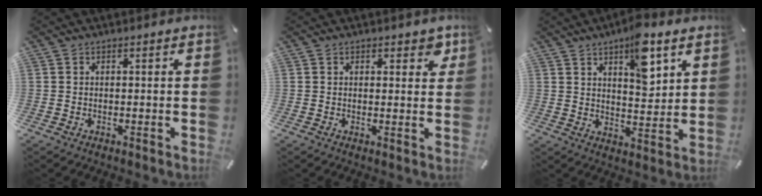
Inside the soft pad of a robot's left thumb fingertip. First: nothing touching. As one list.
[{"total": 2.9, "force": [1.6, 1.8, 1.8], "torque": [-0.007, -0.006, 0.020]}, {"total": 11.0, "force": [7.1, 4.4, 7.2], "torque": [-0.095, -0.036, 0.116]}]